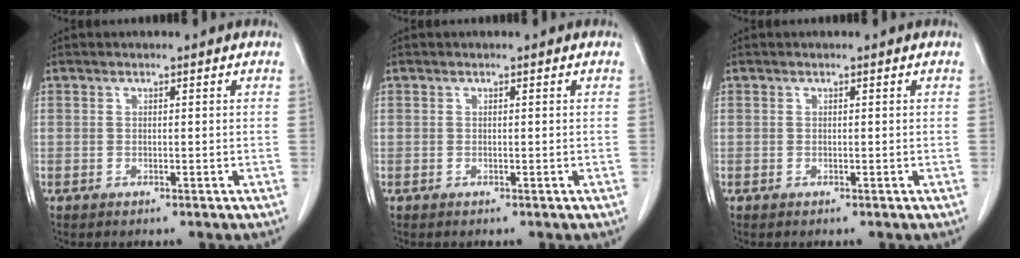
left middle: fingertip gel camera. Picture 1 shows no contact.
{"total": 0.0}
{"total": 0.0}